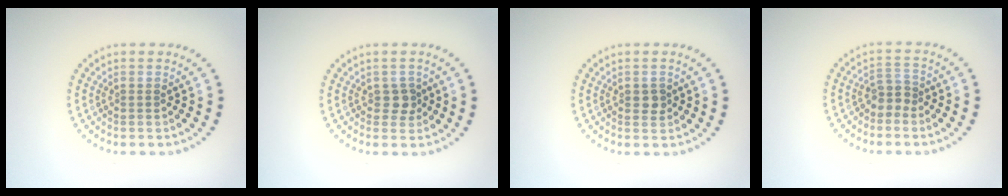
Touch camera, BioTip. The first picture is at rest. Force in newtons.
{"total": 1.3, "press": 1.2, "slide": 0.5}
{"total": 1.2, "press": 1.2, "slide": 0.2}
{"total": 1.9, "press": 1.4, "slide": 1.2}